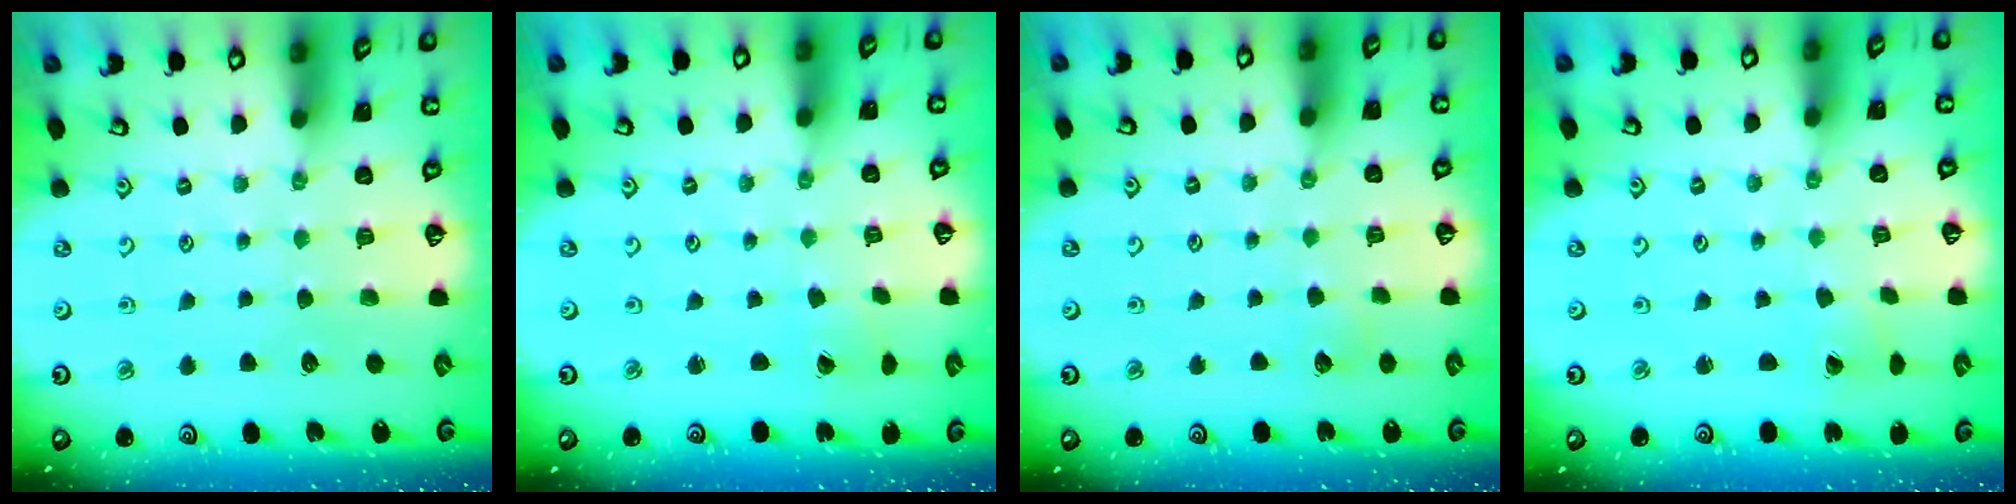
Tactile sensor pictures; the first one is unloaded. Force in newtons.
{"total": 0.0}
{"total": 2.7, "press": 2.7, "slide": 0.3}
{"total": 1.0, "press": 1.0, "slide": 0.0}